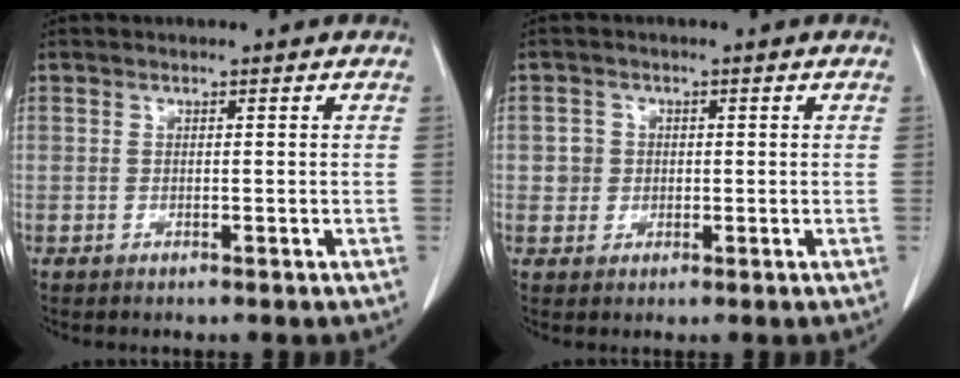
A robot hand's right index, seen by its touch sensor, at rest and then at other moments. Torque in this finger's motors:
{"motor_torque": [0.11, -0.02, 0.05, 0.02]}